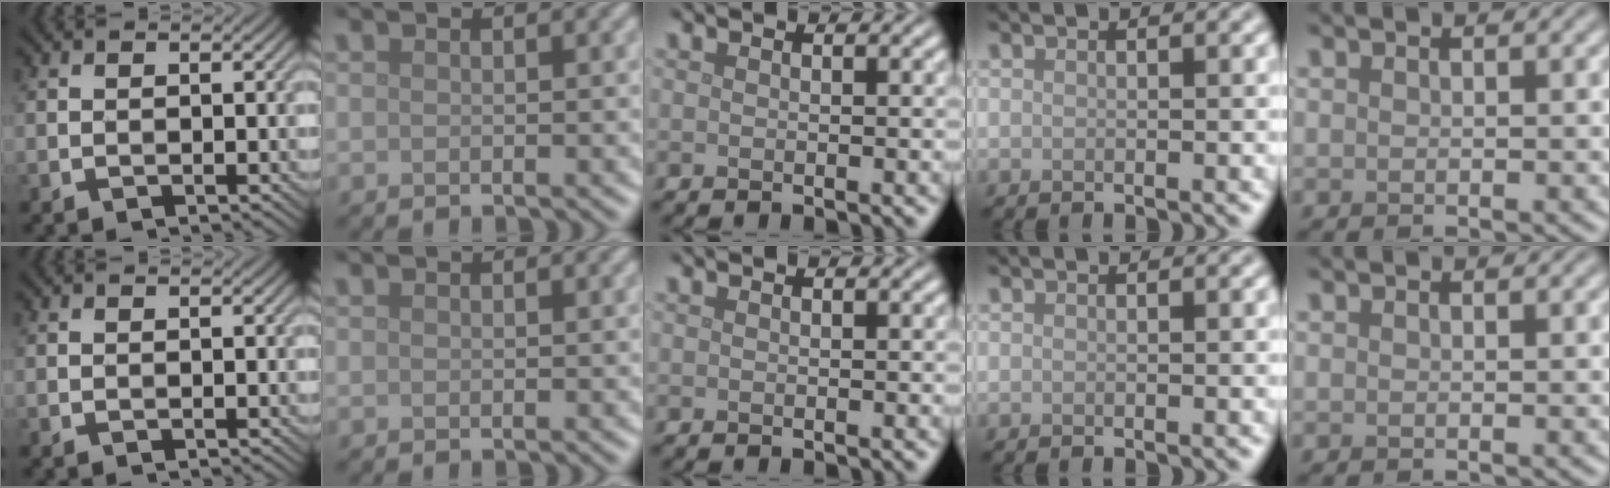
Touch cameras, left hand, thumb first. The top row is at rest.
{}